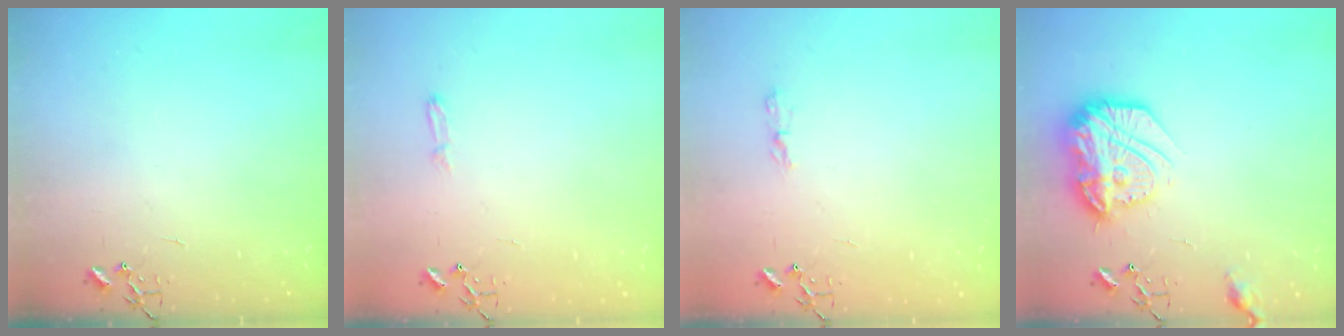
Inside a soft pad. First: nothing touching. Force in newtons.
{"total": 4.0, "press": 3.9, "slide": 0.5}
{"total": 3.1, "press": 3.1, "slide": 0.6}
{"total": 18.4, "press": 18.3, "slide": 1.4}